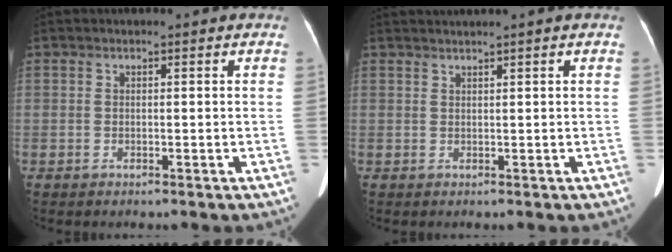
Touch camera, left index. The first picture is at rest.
{"total": 1.8, "force": [1.5, -0.7, 0.8], "torque": [-0.014, 0.012, 0.035]}